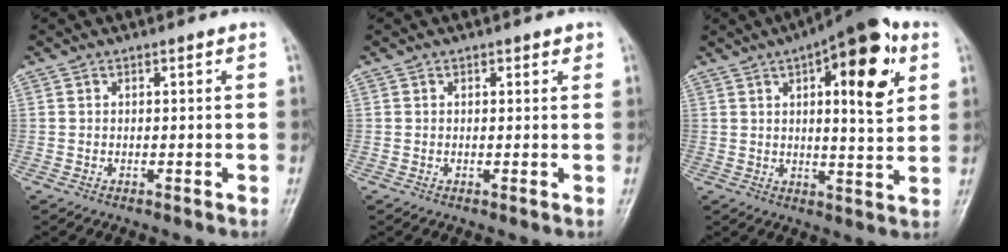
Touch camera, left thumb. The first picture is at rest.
{"total": 1.0, "force": [0.6, 0.6, 0.5], "torque": [0.006, -0.003, 0.004]}
{"total": 16.6, "force": [6.4, 5.7, 14.3], "torque": [-0.165, -0.010, 0.082]}